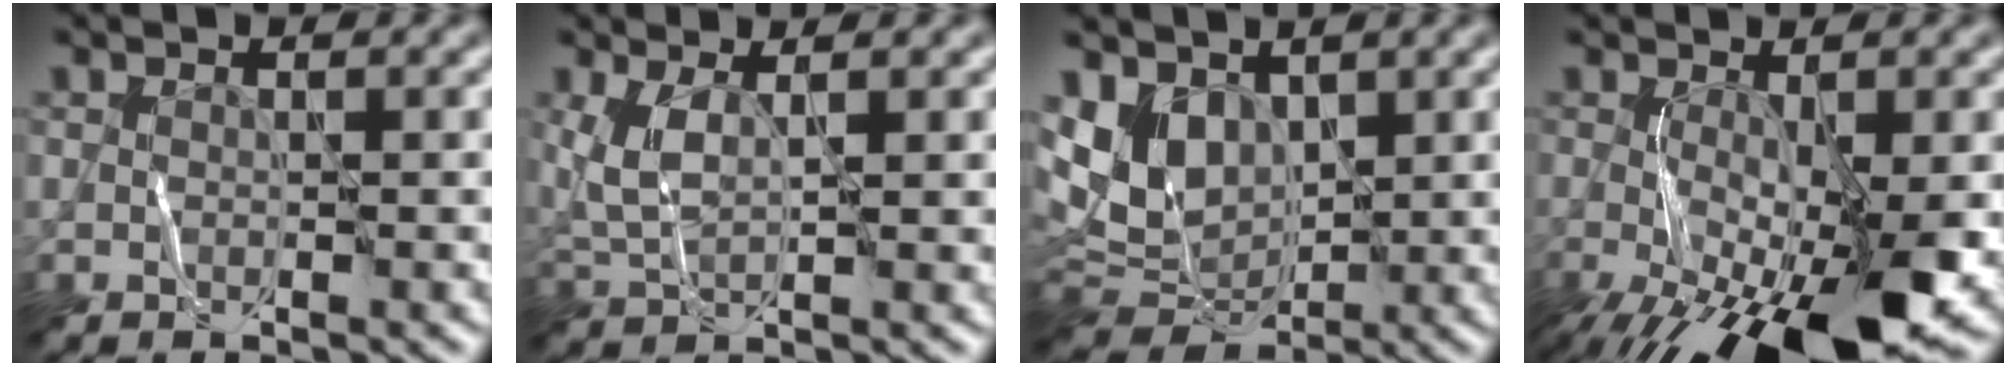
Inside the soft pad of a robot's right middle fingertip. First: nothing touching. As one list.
[{"total": 2.6, "force": [0.8, 0.7, 2.4], "torque": [-0.071, 0.001, 0.030]}, {"total": 5.0, "force": [2.2, 3.4, 3.0], "torque": [-0.079, -0.009, 0.053]}, {"total": 10.9, "force": [-4.0, 3.1, 9.7], "torque": [-0.170, -0.019, -0.050]}]